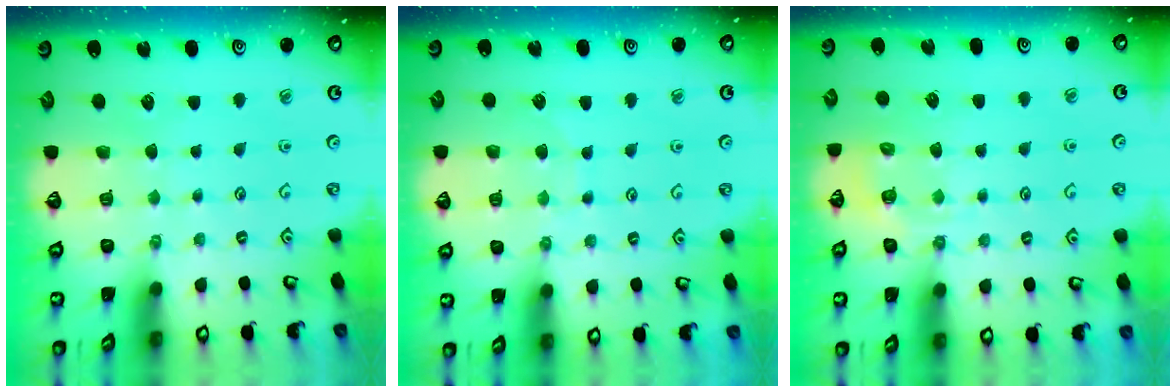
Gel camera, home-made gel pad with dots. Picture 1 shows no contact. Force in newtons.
{"total": 6.8, "press": 6.7, "slide": 0.4}
{"total": 5.9, "press": 5.8, "slide": 1.1}